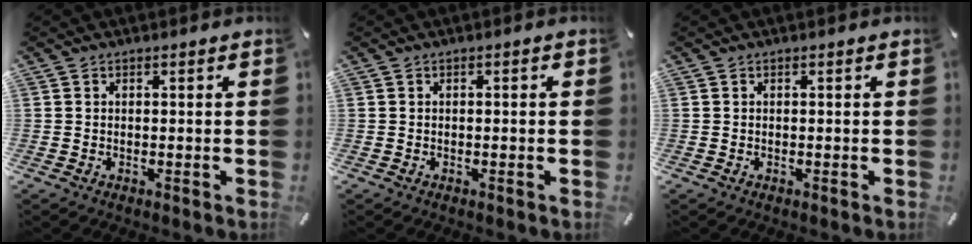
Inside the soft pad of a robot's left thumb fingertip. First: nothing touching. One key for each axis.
{"total": 0.8, "fx": -0.4, "fy": 0.2, "fz": 0.7, "tx": -0.013, "ty": 0.000, "tz": -0.006}
{"total": 0.0}